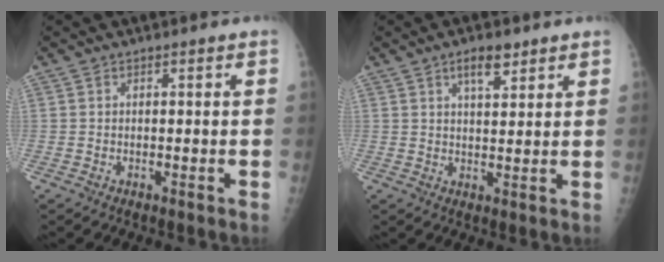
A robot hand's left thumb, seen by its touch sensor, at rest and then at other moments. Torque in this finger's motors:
{"motor_torque": [0.09, -0.04, 0.41, -0.19, 0.02]}